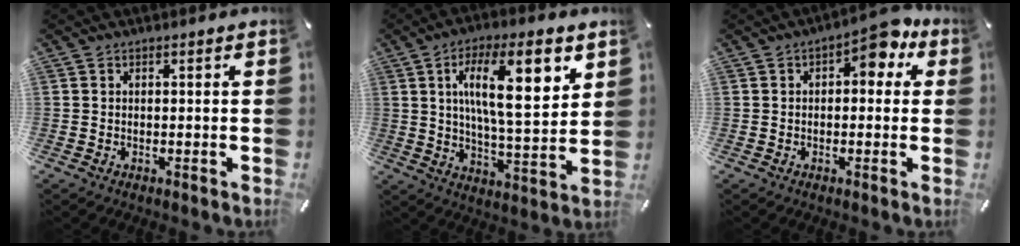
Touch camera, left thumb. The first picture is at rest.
{"total": 18.0, "force": [7.0, 6.2, 15.4], "torque": [-0.242, -0.018, 0.102]}
{"total": 6.3, "force": [2.8, 3.3, 4.5], "torque": [-0.057, -0.015, 0.039]}